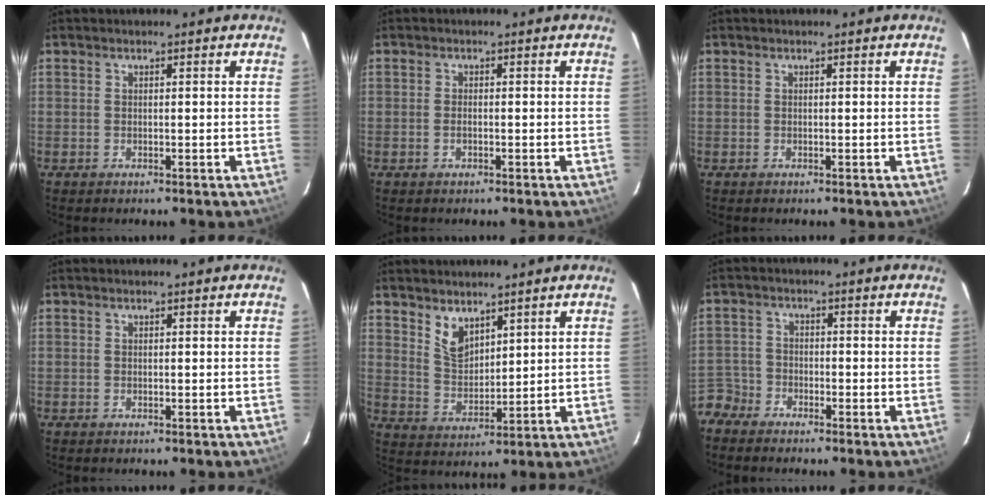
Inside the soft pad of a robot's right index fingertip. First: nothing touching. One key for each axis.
{"total": 1.0, "fx": -0.4, "fy": 0.5, "fz": 0.8, "tx": -0.017, "ty": 0.001, "tz": -0.007}
{"total": 0.0}
{"total": 0.0}
{"total": 5.9, "fx": 4.3, "fy": 2.9, "fz": 2.8, "tx": -0.045, "ty": -0.002, "tz": 0.087}
{"total": 4.5, "fx": -3.5, "fy": 2.8, "fz": -0.4, "tx": 0.002, "ty": 0.015, "tz": -0.082}